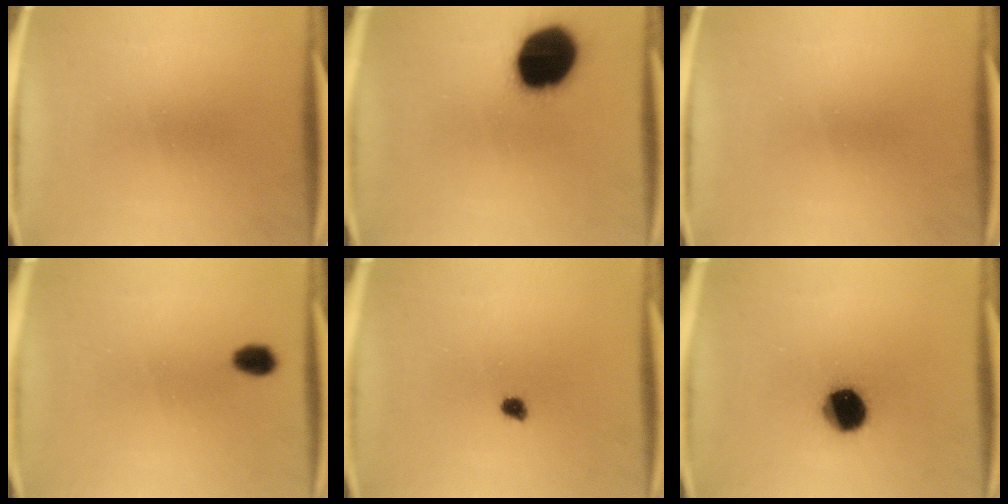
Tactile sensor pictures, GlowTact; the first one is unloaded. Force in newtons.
{"total": 19.3}
{"total": 0.0}
{"total": 3.2}
{"total": 1.8}
{"total": 11.6}